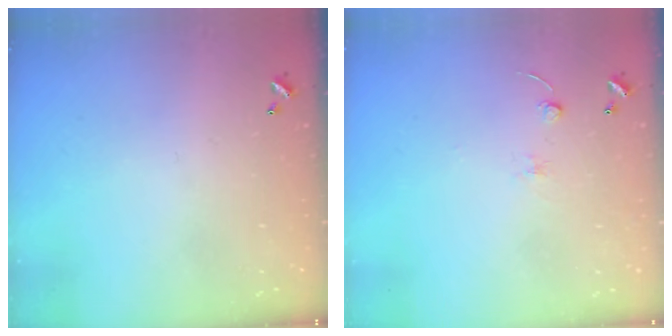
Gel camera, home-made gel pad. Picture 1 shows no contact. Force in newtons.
{"total": 2.5, "press": 2.4, "slide": 0.8}